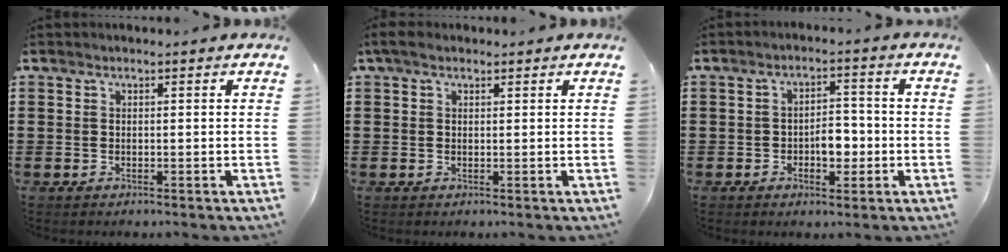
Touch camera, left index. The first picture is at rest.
{"total": 1.7, "force": [0.8, 1.0, 1.0], "torque": [-0.023, 0.006, 0.014]}
{"total": 4.6, "force": [-1.1, 2.5, 3.7], "torque": [-0.051, 0.001, -0.025]}